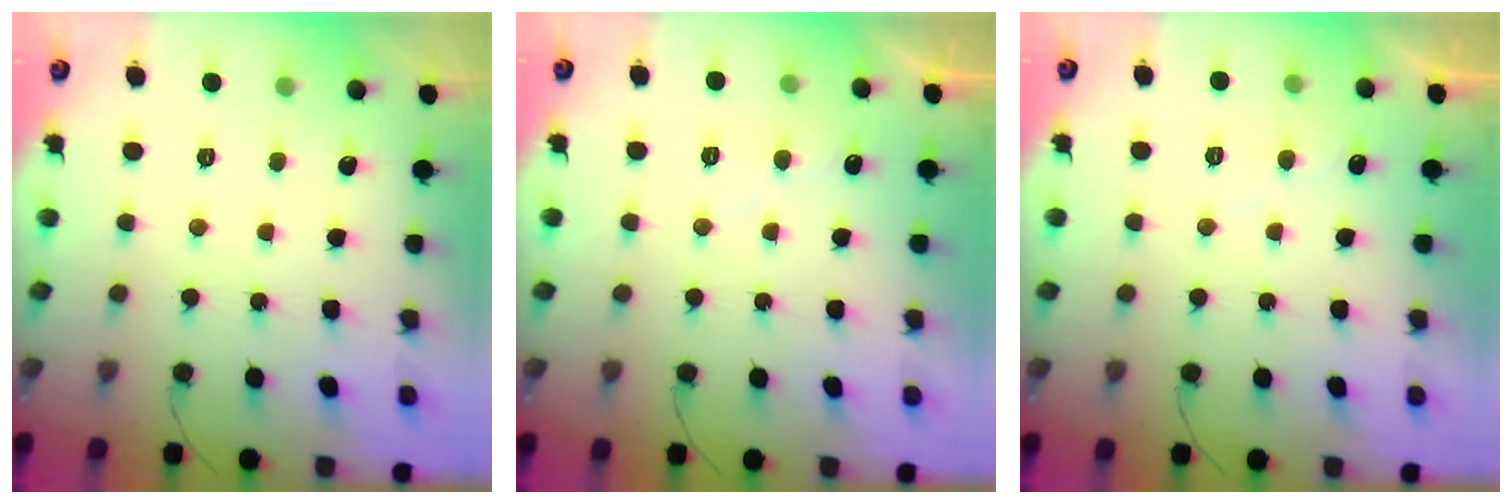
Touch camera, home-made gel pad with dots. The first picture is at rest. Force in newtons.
{"total": 6.0, "press": 6.0, "slide": 0.6}
{"total": 6.0, "press": 6.0, "slide": 0.6}